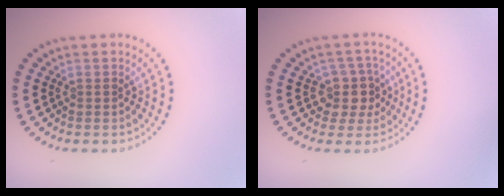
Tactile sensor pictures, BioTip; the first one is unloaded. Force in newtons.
{"total": 2.9, "press": 2.2, "slide": 1.8}